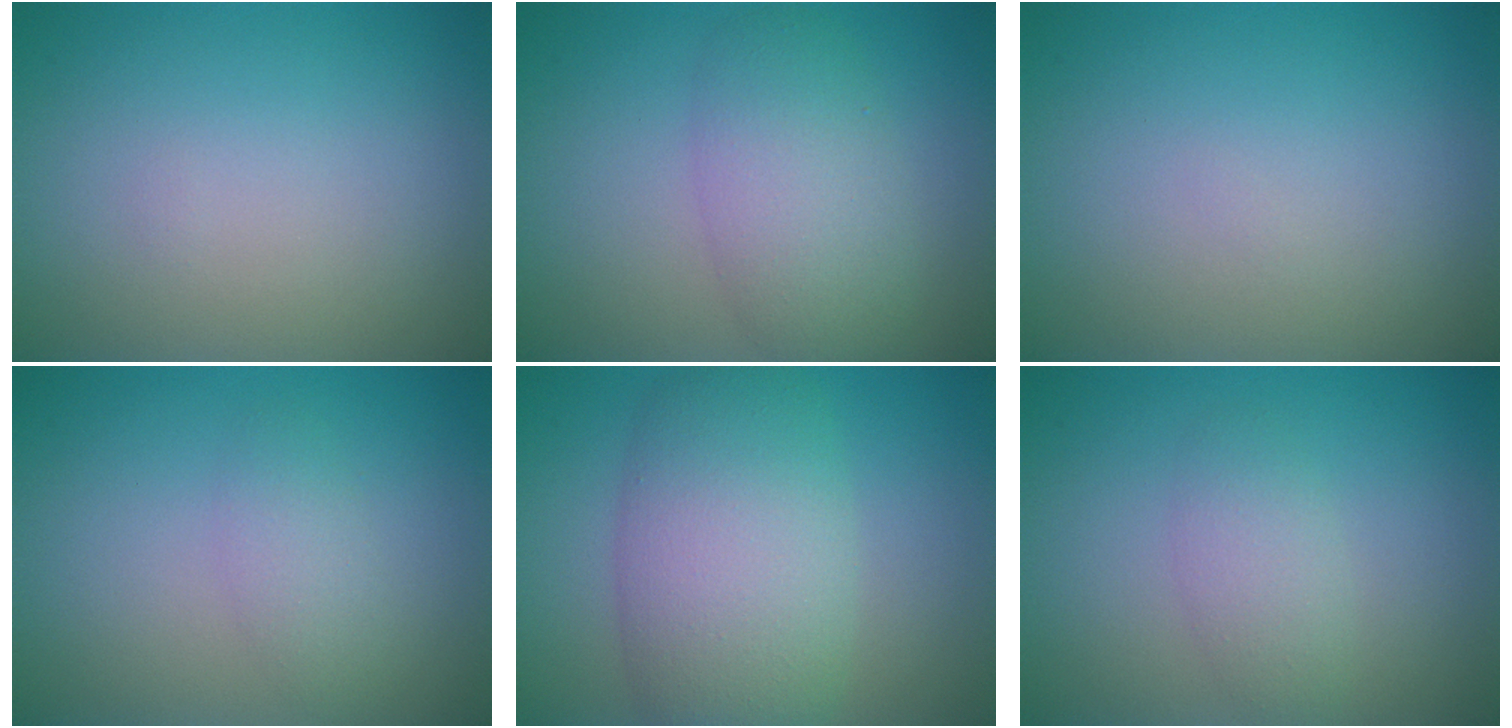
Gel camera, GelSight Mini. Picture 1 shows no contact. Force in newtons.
{"total": 4.7, "press": 4.7, "slide": 0.2}
{"total": 0.0}
{"total": 1.7, "press": 1.7, "slide": 0.1}
{"total": 8.0, "press": 8.0, "slide": 0.7}
{"total": 1.5, "press": 1.5, "slide": 0.0}